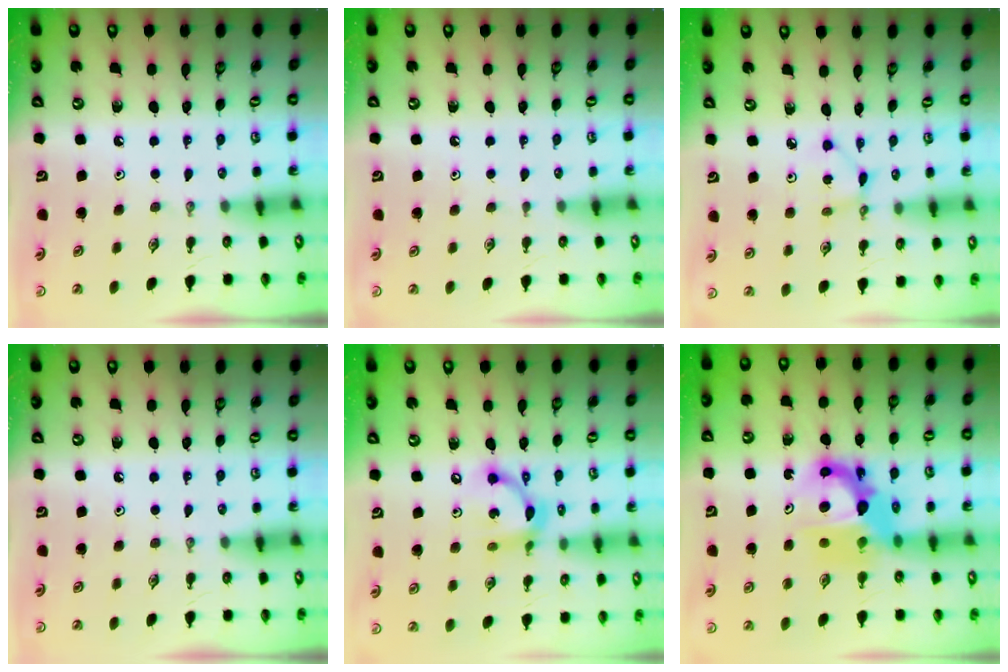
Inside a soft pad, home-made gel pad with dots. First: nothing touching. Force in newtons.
{"total": 1.3, "press": 1.2, "slide": 0.3}
{"total": 2.7, "press": 2.7, "slide": 0.1}
{"total": 0.0}
{"total": 12.5, "press": 12.5, "slide": 0.5}
{"total": 12.4, "press": 12.3, "slide": 1.1}